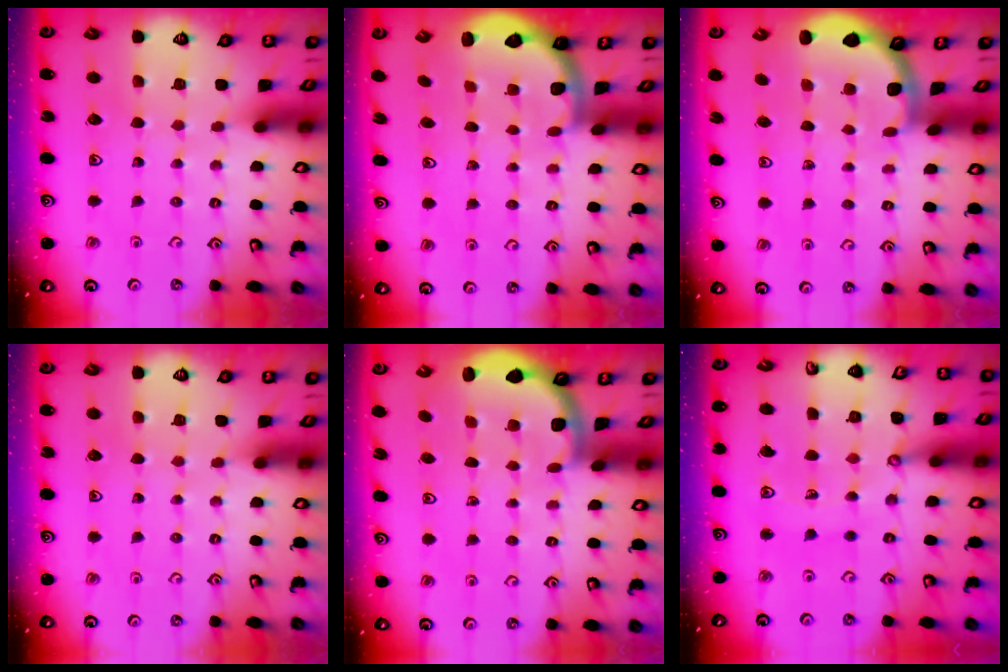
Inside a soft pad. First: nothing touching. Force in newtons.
{"total": 2.2, "press": 2.1, "slide": 0.8}
{"total": 1.7, "press": 1.6, "slide": 0.1}
{"total": 0.0}
{"total": 1.7, "press": 1.7, "slide": 0.1}
{"total": 9.6, "press": 9.6, "slide": 1.0}